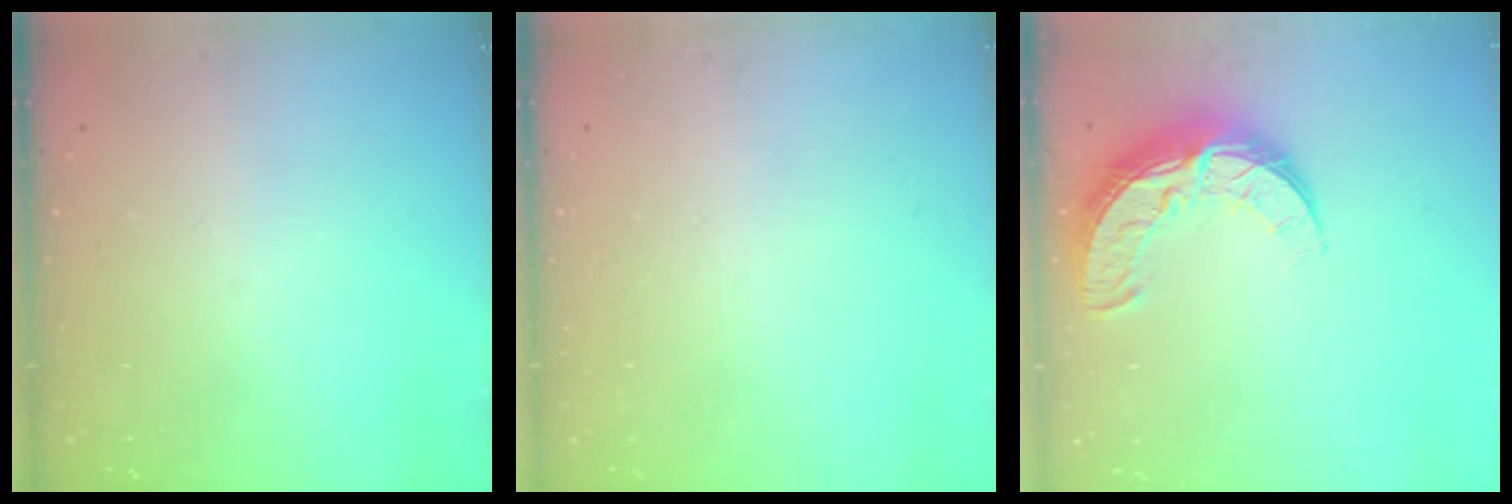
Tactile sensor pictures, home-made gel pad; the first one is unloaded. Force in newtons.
{"total": 0.0}
{"total": 11.4, "press": 11.3, "slide": 0.8}